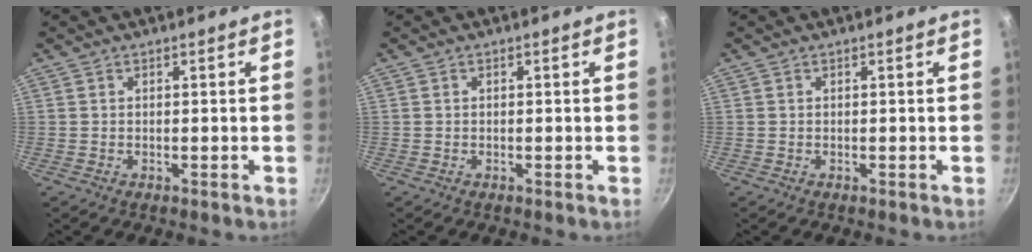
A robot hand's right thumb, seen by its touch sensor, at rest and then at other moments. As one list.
[{"total": 0.0}, {"total": 0.0}]